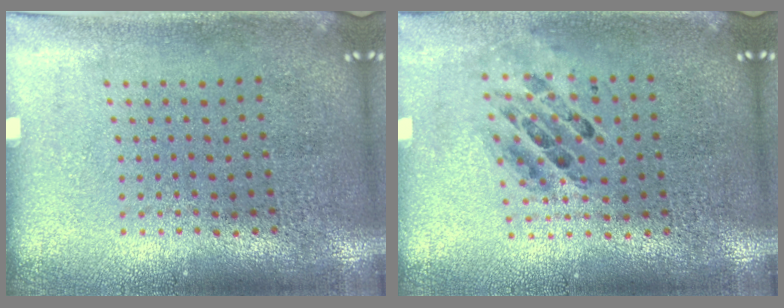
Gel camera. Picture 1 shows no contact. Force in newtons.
{"total": 0.7, "press": 0.7, "slide": 0.1}